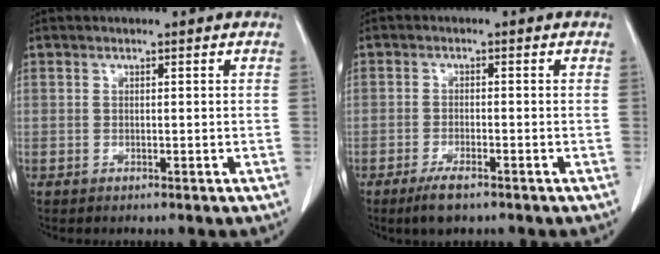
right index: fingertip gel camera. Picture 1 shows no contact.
{"total": 3.7, "force": [-2.5, 0.8, 2.6], "torque": [-0.053, -0.004, -0.042]}